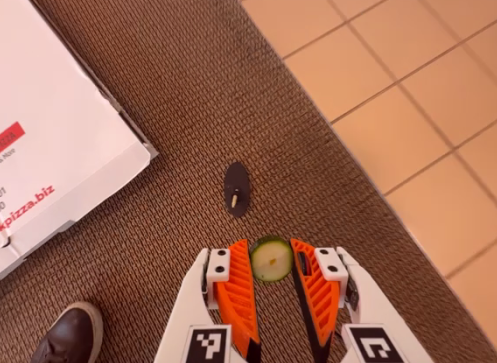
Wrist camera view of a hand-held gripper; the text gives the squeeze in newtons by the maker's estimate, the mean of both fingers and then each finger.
{"total": 6.4, "left": 6.2, "right": 6.7}